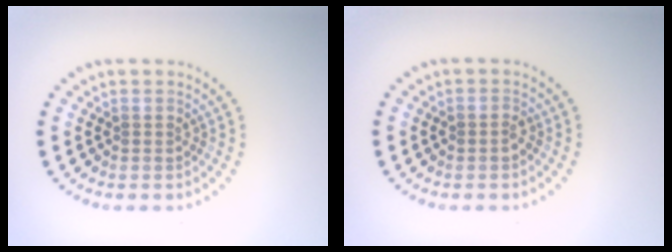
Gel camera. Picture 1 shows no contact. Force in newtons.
{"total": 0.8, "press": 0.8, "slide": 0.2}